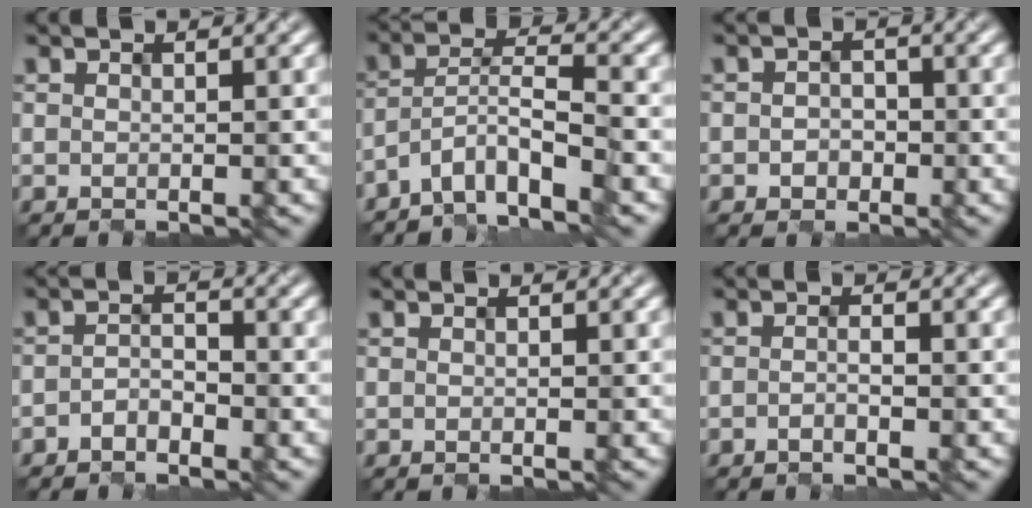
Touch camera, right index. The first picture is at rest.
{"total": 5.0, "force": [-3.8, 0.9, 3.2], "torque": [-0.054, 0.008, -0.079]}
{"total": 2.0, "force": [-0.6, 1.6, 1.0], "torque": [-0.016, 0.000, -0.015]}
{"total": 1.9, "force": [-1.3, 0.8, 1.0], "torque": [-0.018, 0.004, -0.030]}
{"total": 0.0}
{"total": 1.2, "force": [-0.7, 0.2, 0.9], "torque": [-0.018, 0.001, -0.018]}